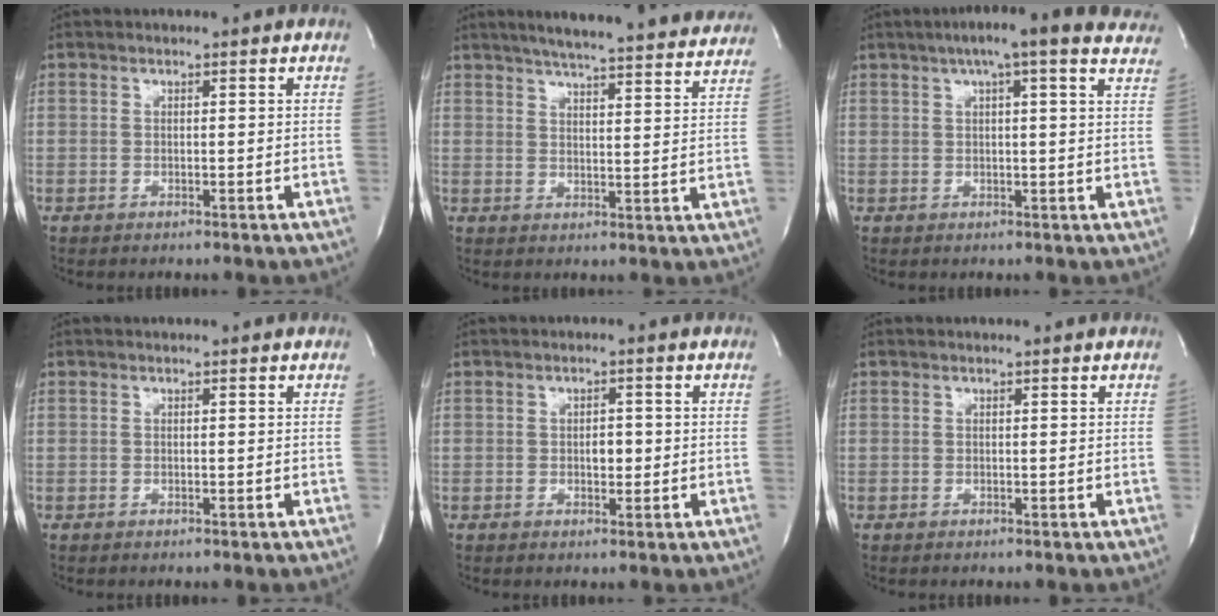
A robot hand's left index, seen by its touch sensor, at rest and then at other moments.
{"total": 23.2, "force": [21.0, 2.0, 9.5], "torque": [-0.146, -0.022, 0.258]}
{"total": 14.4, "force": [11.3, 1.6, 8.9], "torque": [-0.130, 0.033, 0.132]}
{"total": 0.0}
{"total": 1.9, "force": [-0.4, 1.0, 1.6], "torque": [-0.026, -0.005, -0.003]}
{"total": 0.0}